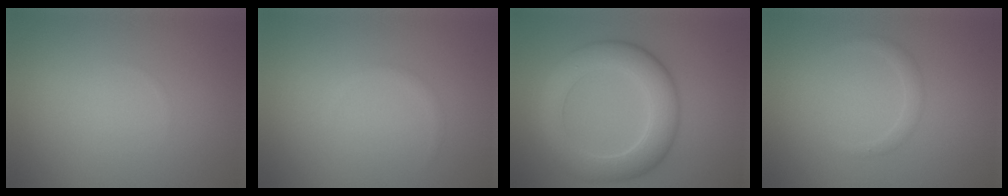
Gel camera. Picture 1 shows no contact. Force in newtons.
{"total": 0.6, "press": 0.6, "slide": 0.0}
{"total": 6.7, "press": 6.7, "slide": 0.2}
{"total": 1.2, "press": 1.2, "slide": 0.1}